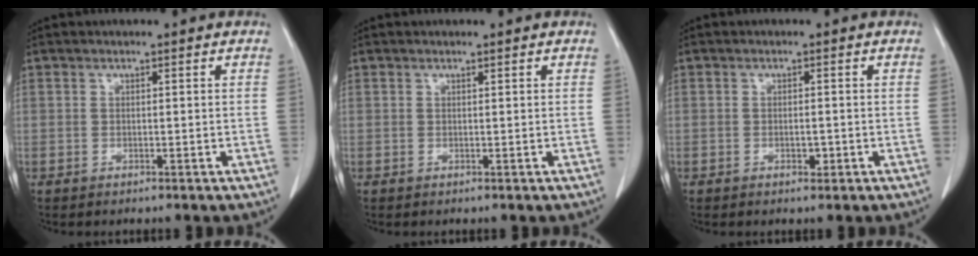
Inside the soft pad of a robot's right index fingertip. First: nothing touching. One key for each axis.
{"total": 0.0}
{"total": 1.3, "fx": -0.5, "fy": 0.5, "fz": 1.0, "tx": -0.020, "ty": 0.000, "tz": -0.005}